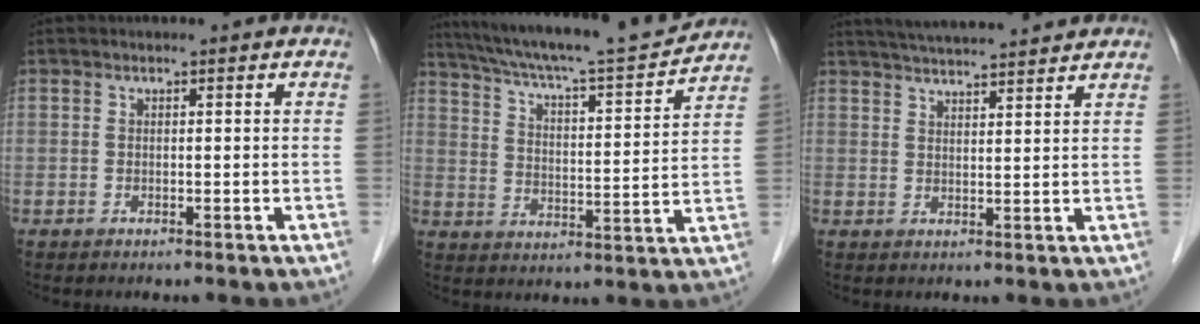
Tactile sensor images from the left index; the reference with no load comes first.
{"total": 18.1, "force": [16.6, 0.1, 7.1], "torque": [-0.125, -0.010, 0.250]}
{"total": 11.9, "force": [10.9, 0.6, 4.5], "torque": [-0.078, 0.025, 0.159]}